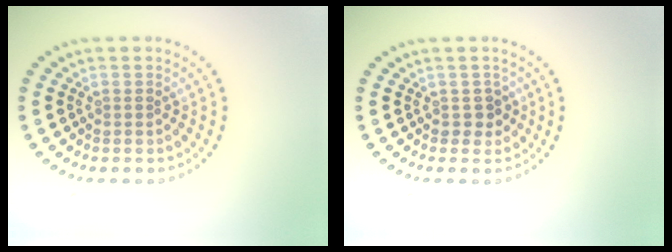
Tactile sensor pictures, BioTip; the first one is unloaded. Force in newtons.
{"total": 1.1, "press": 1.0, "slide": 0.6}